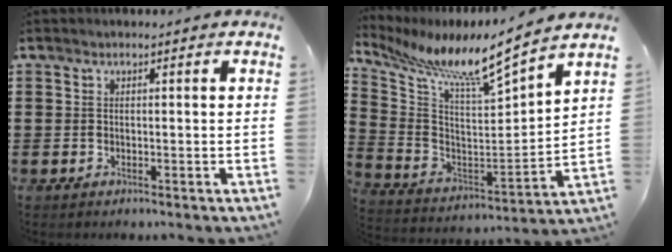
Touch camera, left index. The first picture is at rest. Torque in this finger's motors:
{"motor_torque": [2.14, 0.00, 0.16, 0.11]}